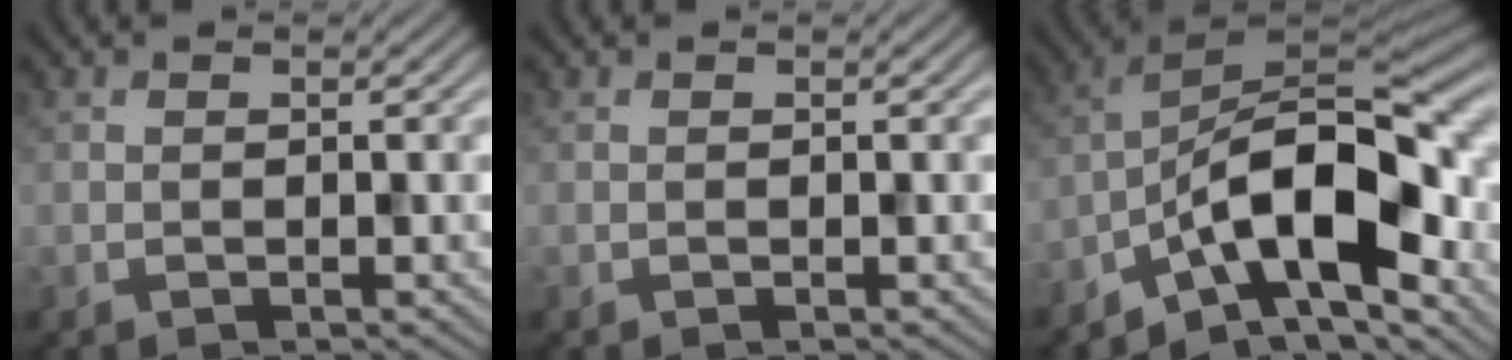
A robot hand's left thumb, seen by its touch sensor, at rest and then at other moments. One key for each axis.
{"total": 0.0}
{"total": 13.1, "fx": -6.4, "fy": 5.1, "fz": 10.2, "tx": -0.168, "ty": 0.003, "tz": -0.126}